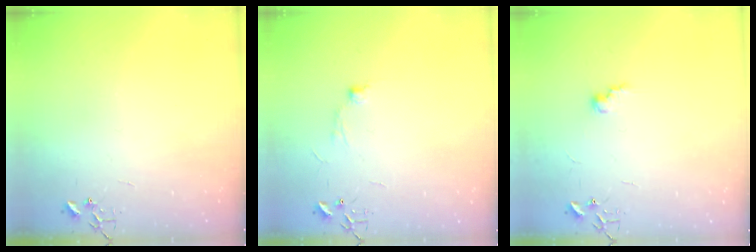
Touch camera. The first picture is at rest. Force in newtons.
{"total": 7.2, "press": 7.2, "slide": 0.8}
{"total": 6.2, "press": 6.2, "slide": 0.7}